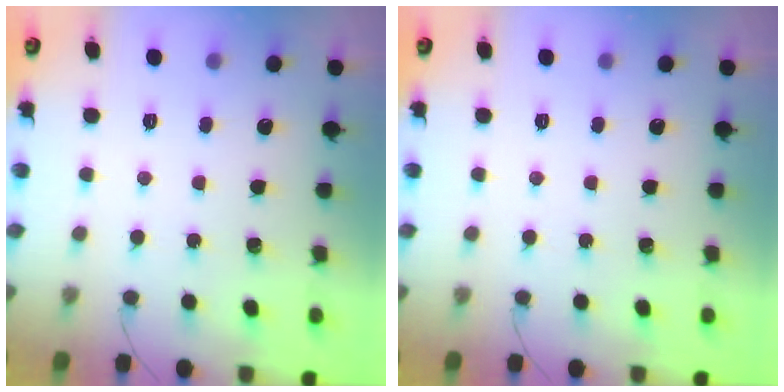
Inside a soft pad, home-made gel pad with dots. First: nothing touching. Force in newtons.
{"total": 0.0}